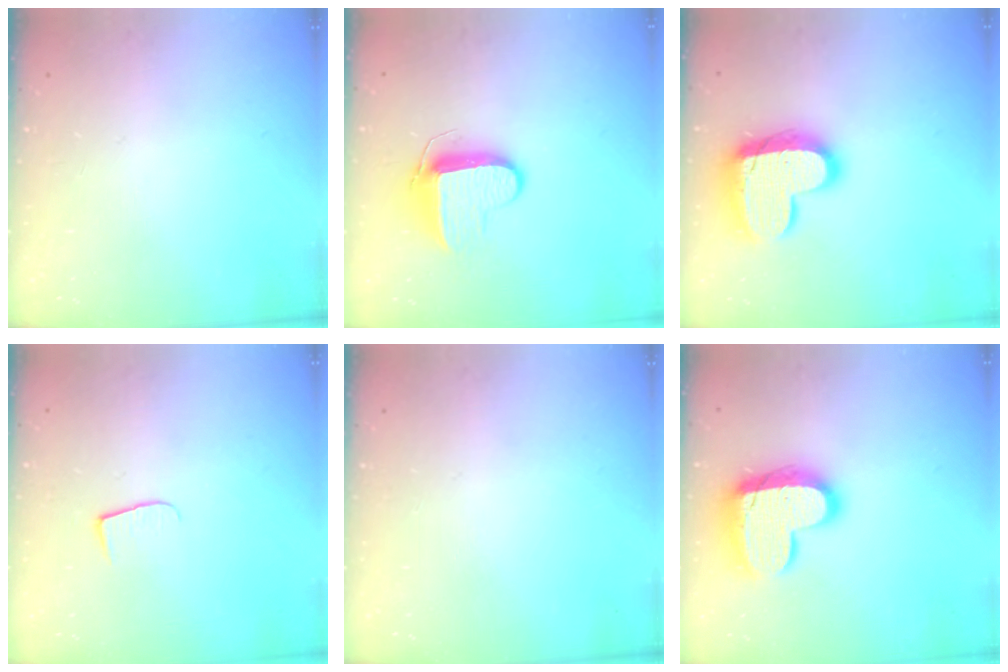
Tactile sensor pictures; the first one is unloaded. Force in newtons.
{"total": 9.0, "press": 9.0, "slide": 0.5}
{"total": 17.1, "press": 17.0, "slide": 1.2}
{"total": 5.3, "press": 5.2, "slide": 0.4}
{"total": 0.0}
{"total": 17.1, "press": 17.0, "slide": 1.2}